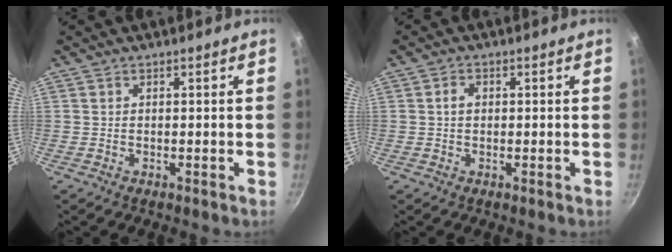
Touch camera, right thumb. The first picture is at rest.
{"total": 1.8, "force": [0.1, 1.4, 1.2], "torque": [-0.016, 0.006, 0.002]}